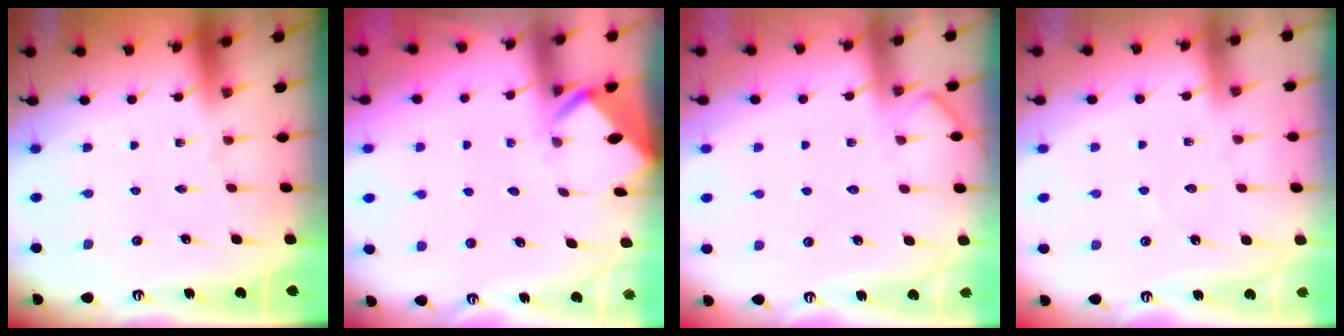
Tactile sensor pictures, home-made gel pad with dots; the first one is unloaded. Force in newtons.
{"total": 3.9, "press": 3.9, "slide": 0.3}
{"total": 4.9, "press": 4.9, "slide": 0.5}
{"total": 2.4, "press": 2.4, "slide": 0.3}